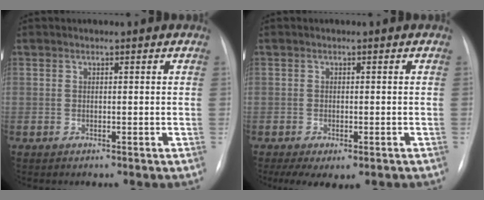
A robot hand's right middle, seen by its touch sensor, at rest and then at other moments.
{"total": 5.4, "force": [-3.3, 2.4, 3.5], "torque": [-0.052, -0.010, -0.048]}